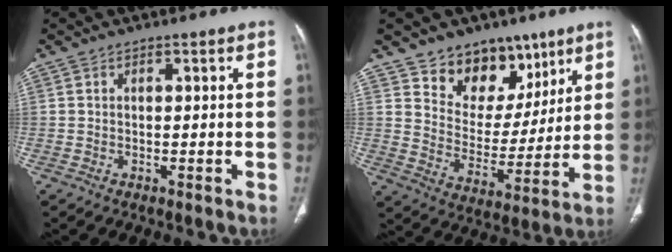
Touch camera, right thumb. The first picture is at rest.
{"total": 13.9, "force": [9.2, 9.2, 4.8], "torque": [-0.019, -0.053, 0.161]}